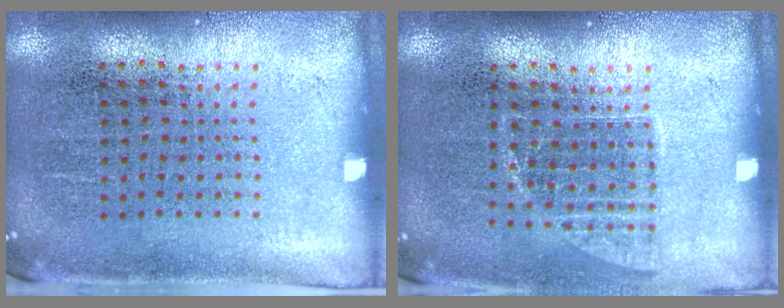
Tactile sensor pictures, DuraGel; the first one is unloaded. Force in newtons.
{"total": 0.9, "press": 0.7, "slide": 0.4}